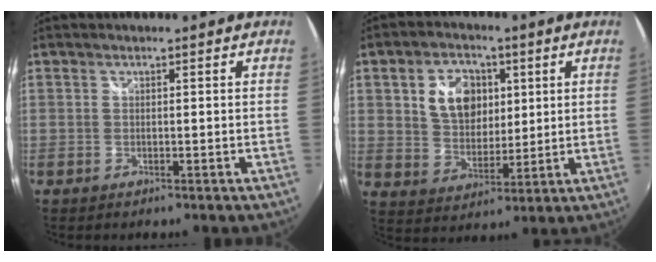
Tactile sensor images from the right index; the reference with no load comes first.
{"total": 10.6, "force": [3.1, 7.6, 6.7], "torque": [-0.127, 0.016, 0.063]}